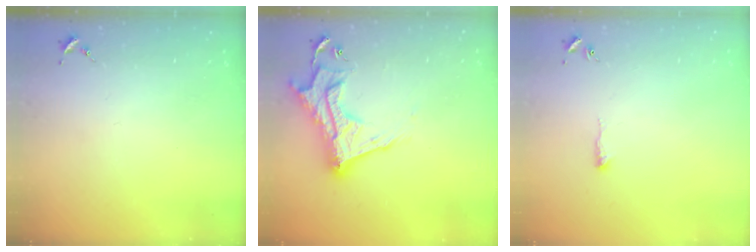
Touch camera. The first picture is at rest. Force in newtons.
{"total": 16.1, "press": 16.1, "slide": 1.3}
{"total": 3.9, "press": 3.8, "slide": 0.7}